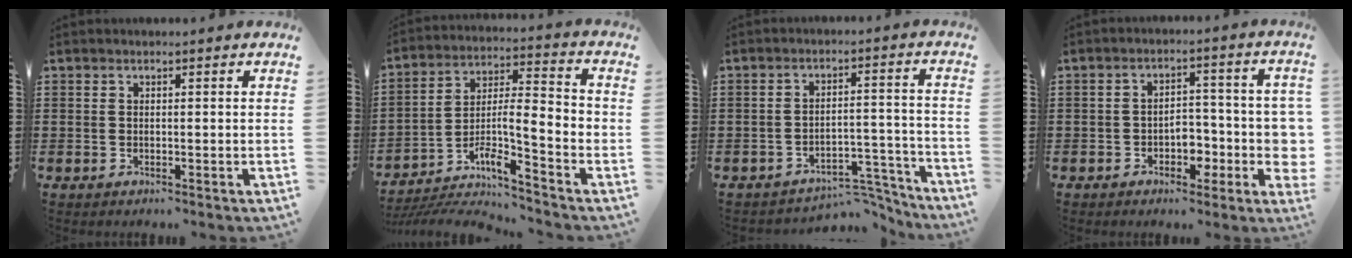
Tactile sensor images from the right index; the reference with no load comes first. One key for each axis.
{"total": 7.4, "fx": -4.8, "fy": 0.9, "fz": 5.5, "tx": -0.111, "ty": -0.027, "tz": -0.100}
{"total": 5.7, "fx": -5.3, "fy": 1.0, "fz": 1.9, "tx": -0.027, "ty": 0.011, "tz": -0.102}
{"total": 4.9, "fx": -2.1, "fy": 3.1, "fz": 3.2, "tx": -0.042, "ty": 0.003, "tz": -0.043}